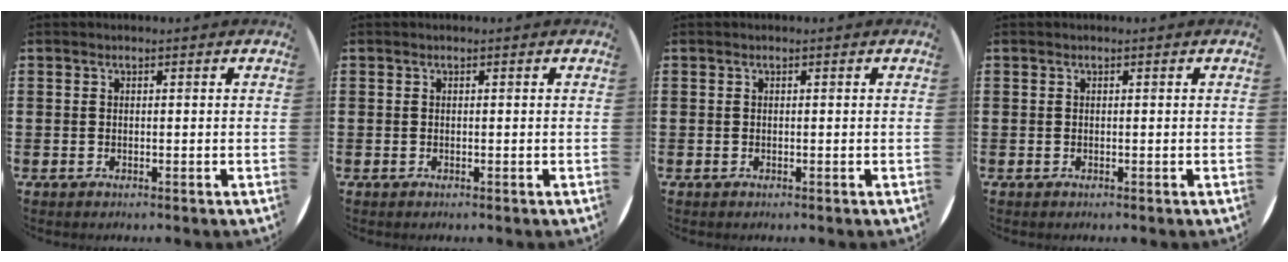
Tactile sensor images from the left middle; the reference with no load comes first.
{"total": 0.0}
{"total": 0.0}
{"total": 0.0}